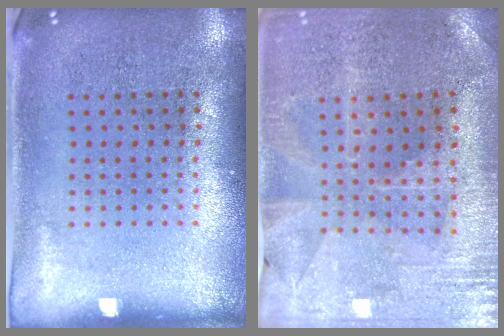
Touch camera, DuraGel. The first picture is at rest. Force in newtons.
{"total": 0.9, "press": 0.8, "slide": 0.3}